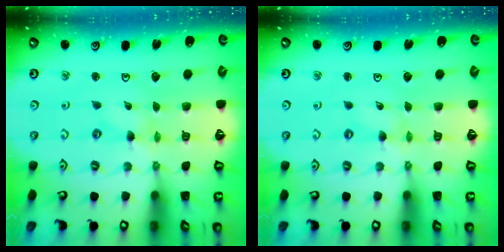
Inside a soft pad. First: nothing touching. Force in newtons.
{"total": 0.0}